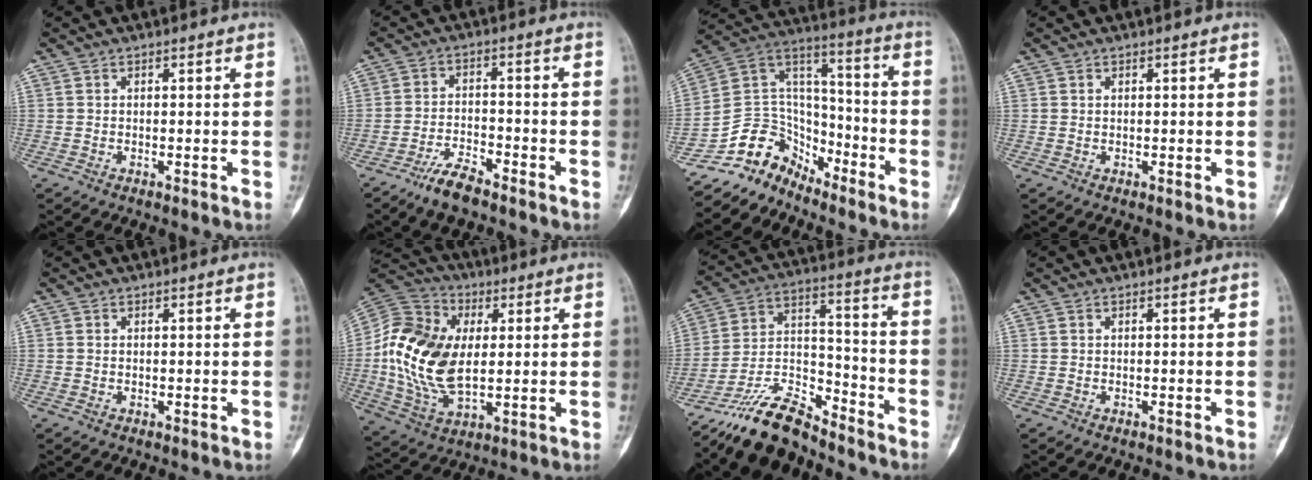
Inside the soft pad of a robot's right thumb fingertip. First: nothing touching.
{"total": 5.9, "force": [-4.7, 1.7, 3.0], "torque": [-0.059, 0.022, -0.091]}
{"total": 11.8, "force": [-9.6, 6.8, 0.9], "torque": [0.015, 0.121, -0.189]}
{"total": 0.0}
{"total": 0.0}
{"total": 19.5, "force": [1.6, 12.3, 15.0], "torque": [-0.294, -0.002, 0.029]}
{"total": 12.5, "force": [-11.4, 3.9, 3.6], "torque": [-0.056, 0.094, -0.216]}
{"total": 0.0}